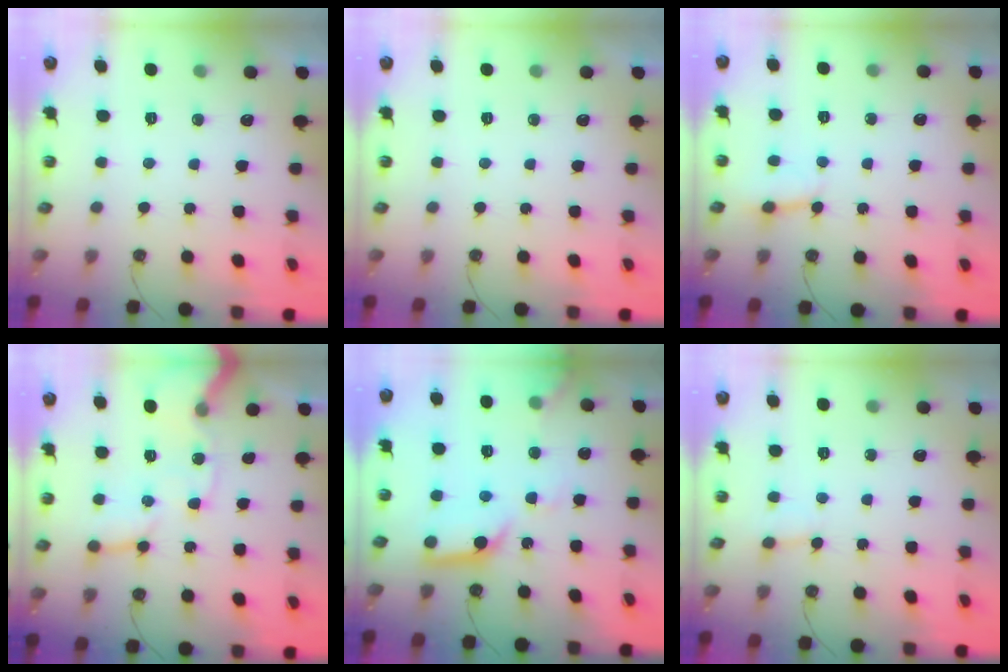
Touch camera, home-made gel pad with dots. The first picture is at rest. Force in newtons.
{"total": 0.0}
{"total": 2.8, "press": 2.8, "slide": 0.2}
{"total": 12.6, "press": 12.5, "slide": 1.7}
{"total": 14.1, "press": 14.1, "slide": 1.3}
{"total": 2.7, "press": 2.7, "slide": 0.5}